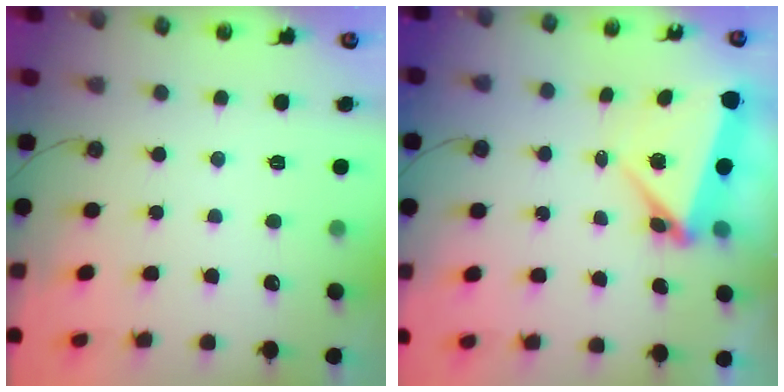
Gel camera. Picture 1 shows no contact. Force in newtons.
{"total": 5.6, "press": 5.6, "slide": 0.4}